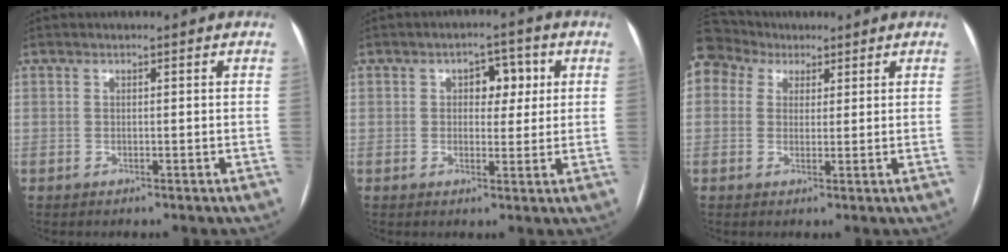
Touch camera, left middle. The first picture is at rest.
{"total": 4.6, "force": [1.4, 2.7, 3.5], "torque": [-0.042, 0.015, 0.020]}
{"total": 5.0, "force": [3.6, 3.5, 0.1], "torque": [-0.003, 0.033, 0.070]}